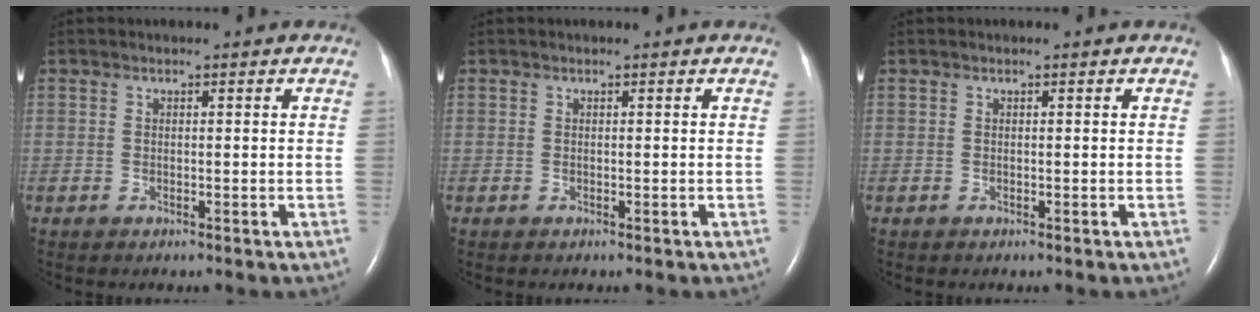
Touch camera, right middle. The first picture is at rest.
{"total": 0.0}
{"total": 0.0}